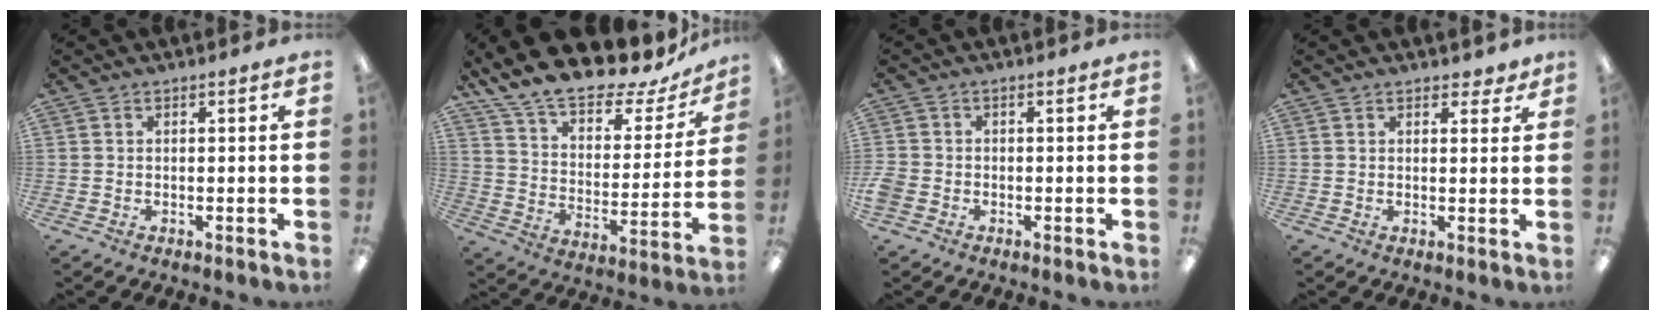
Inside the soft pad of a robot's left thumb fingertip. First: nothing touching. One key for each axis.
{"total": 16.7, "fx": 14.4, "fy": 5.5, "fz": 6.2, "tx": -0.125, "ty": -0.108, "tz": 0.254}
{"total": 2.7, "fx": -1.3, "fy": 2.1, "fz": 1.0, "tx": -0.020, "ty": 0.003, "tz": -0.024}
{"total": 2.2, "fx": 1.8, "fy": 1.2, "fz": 0.6, "tx": 0.004, "ty": -0.006, "tz": 0.030}